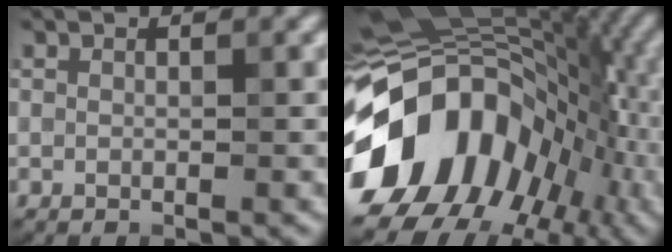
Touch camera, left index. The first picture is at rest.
{"total": 16.0, "force": [-2.4, 12.1, 10.1], "torque": [-0.188, 0.004, -0.044]}